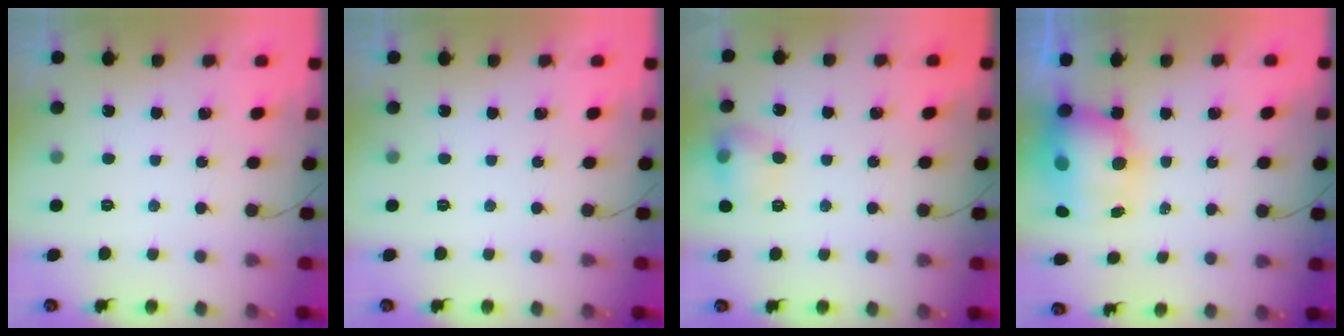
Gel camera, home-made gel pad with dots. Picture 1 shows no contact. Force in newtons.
{"total": 0.0}
{"total": 9.1, "press": 9.1, "slide": 1.0}
{"total": 10.8, "press": 10.5, "slide": 2.1}